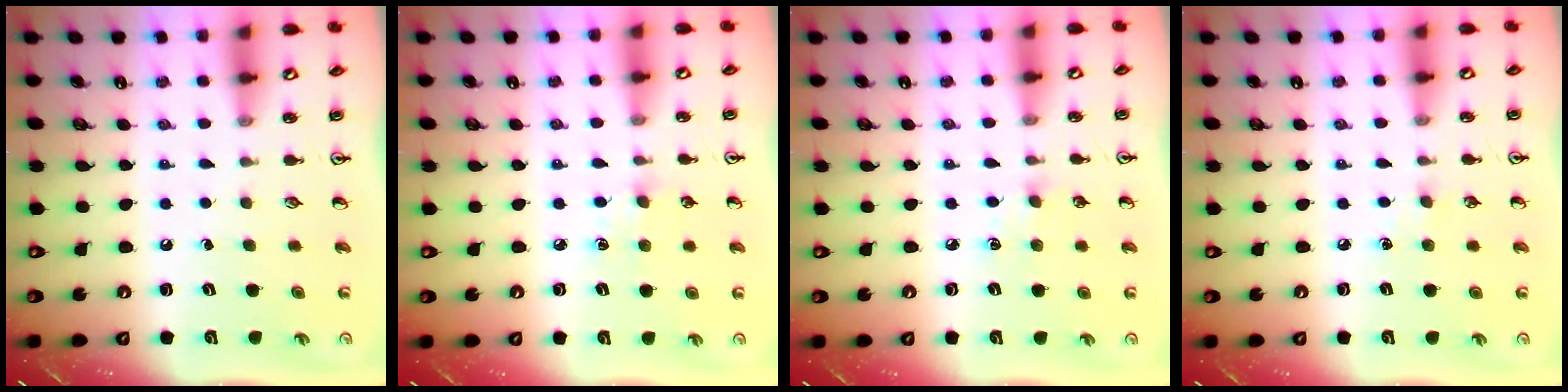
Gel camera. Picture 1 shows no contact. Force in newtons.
{"total": 6.3, "press": 6.2, "slide": 0.7}
{"total": 5.5, "press": 5.4, "slide": 0.8}
{"total": 4.1, "press": 4.1, "slide": 0.6}